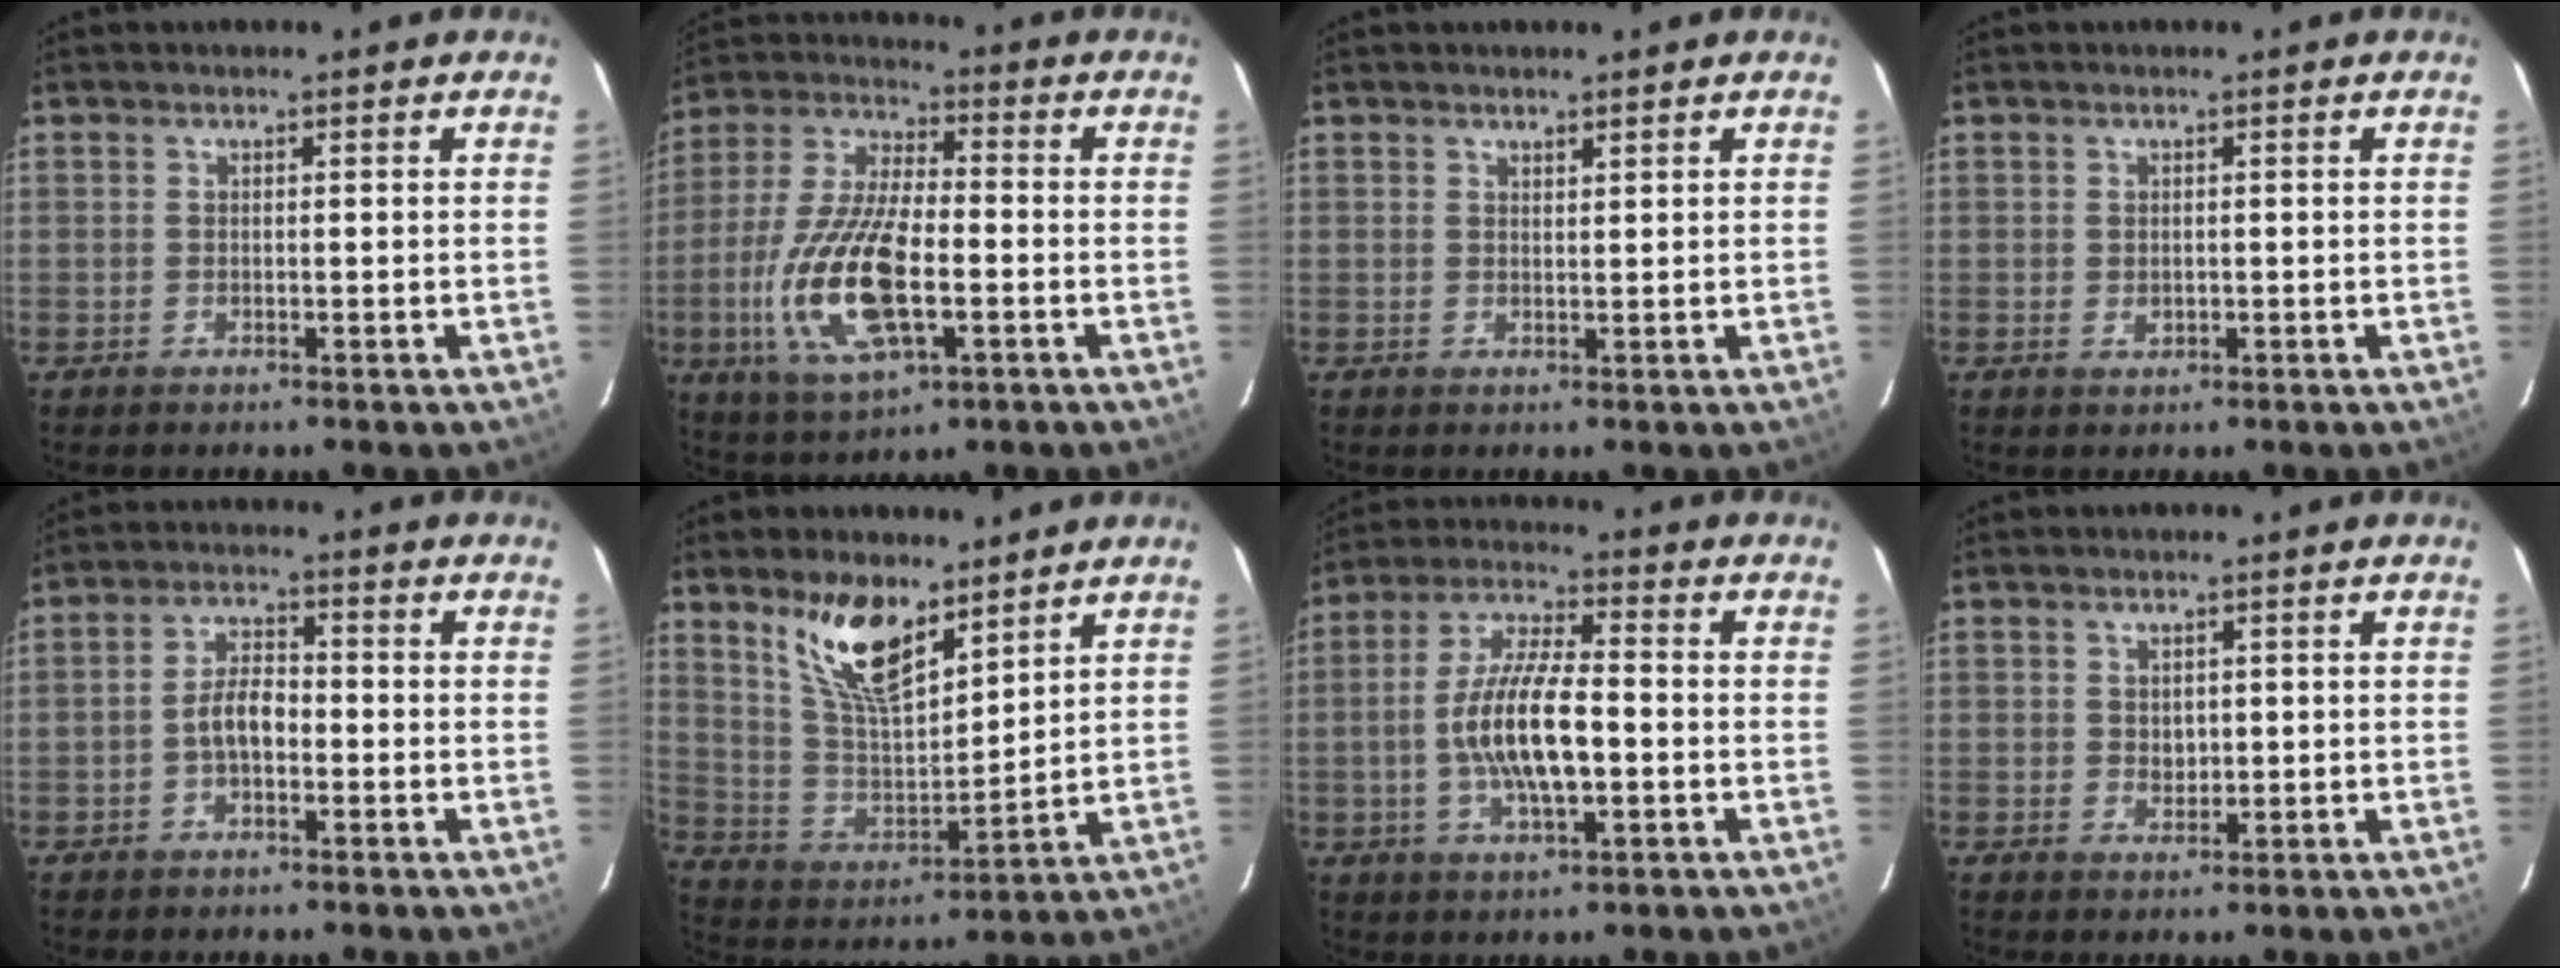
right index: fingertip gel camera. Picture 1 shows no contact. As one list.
[{"total": 17.7, "force": [-4.7, 7.1, 15.6], "torque": [-0.333, -0.011, -0.085]}, {"total": 1.3, "force": [1.2, 0.2, 0.4], "torque": [-0.008, -0.002, 0.020]}, {"total": 1.0, "force": [0.0, 1.0, 0.4], "torque": [-0.004, 0.001, 0.001]}, {"total": 4.7, "force": [-1.6, 2.4, 3.7], "torque": [-0.073, 0.013, -0.028]}, {"total": 13.3, "force": [8.9, 5.0, 8.5], "torque": [-0.160, 0.000, 0.179]}, {"total": 11.9, "force": [-2.0, 3.5, 11.2], "torque": [-0.224, 0.003, -0.037]}, {"total": 2.0, "force": [0.4, 1.7, 1.0], "torque": [-0.013, 0.002, 0.010]}]